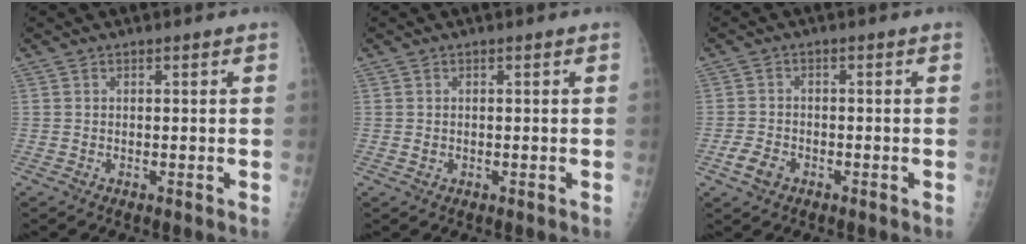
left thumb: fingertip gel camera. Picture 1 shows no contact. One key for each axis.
{"total": 0.9, "fx": 0.0, "fy": 0.8, "fz": 0.4, "tx": -0.006, "ty": 0.000, "tz": 0.001}
{"total": 3.7, "fx": -1.8, "fy": 2.6, "fz": 1.9, "tx": -0.034, "ty": 0.009, "tz": -0.030}